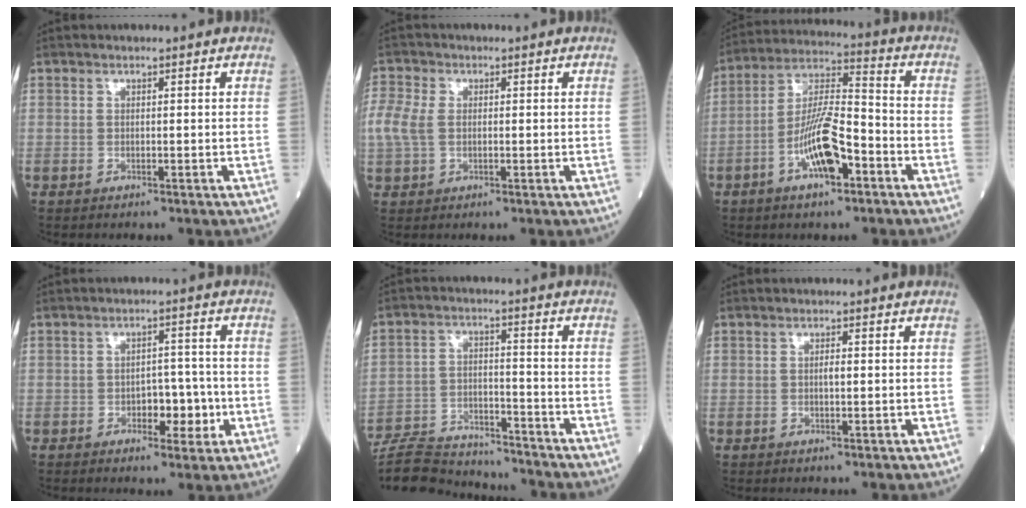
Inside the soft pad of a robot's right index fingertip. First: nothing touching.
{"total": 5.1, "force": [0.2, 3.3, 3.9], "torque": [-0.124, 0.014, 0.005]}
{"total": 11.1, "force": [-4.6, 2.7, 9.7], "torque": [-0.193, 0.010, -0.084]}
{"total": 4.7, "force": [-1.4, 2.6, 3.7], "torque": [-0.042, 0.007, -0.018]}
{"total": 13.5, "force": [-13.1, 2.1, 2.8], "torque": [-0.050, 0.010, -0.214]}
{"total": 1.2, "force": [0.0, 0.3, 1.2], "torque": [-0.023, 0.001, 0.001]}